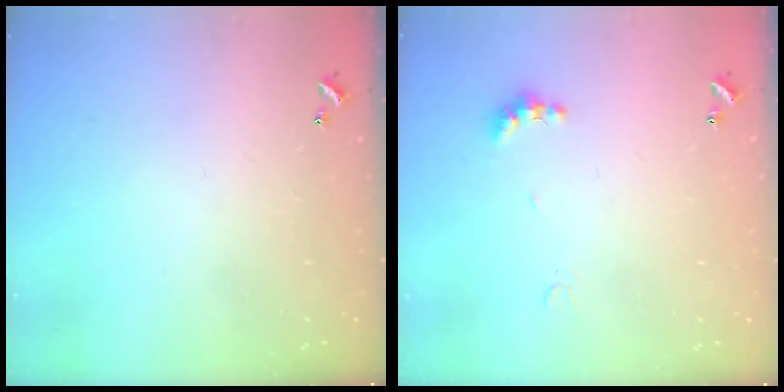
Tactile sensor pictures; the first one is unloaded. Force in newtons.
{"total": 3.7, "press": 3.6, "slide": 0.8}